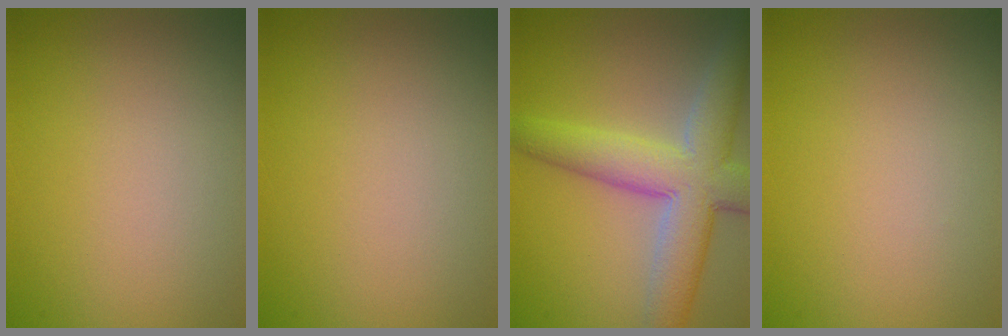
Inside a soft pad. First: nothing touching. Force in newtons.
{"total": 0.0}
{"total": 7.5, "press": 7.5, "slide": 0.4}
{"total": 0.0}